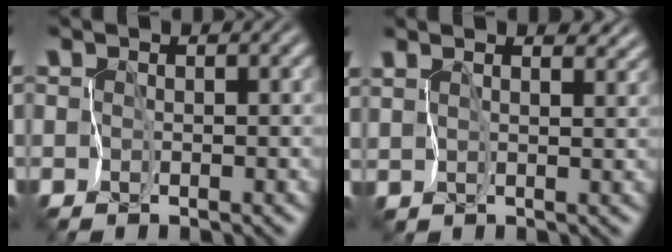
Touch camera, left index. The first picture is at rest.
{"total": 3.1, "force": [2.7, 1.1, 1.1], "torque": [-0.028, 0.003, 0.037]}